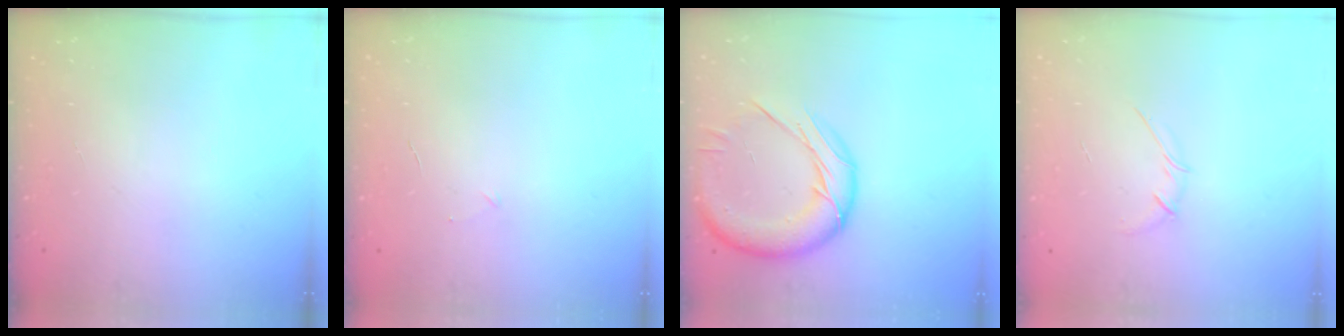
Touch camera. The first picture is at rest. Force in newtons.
{"total": 2.4, "press": 2.3, "slide": 0.8}
{"total": 17.7, "press": 17.6, "slide": 1.3}
{"total": 2.7, "press": 2.6, "slide": 0.8}